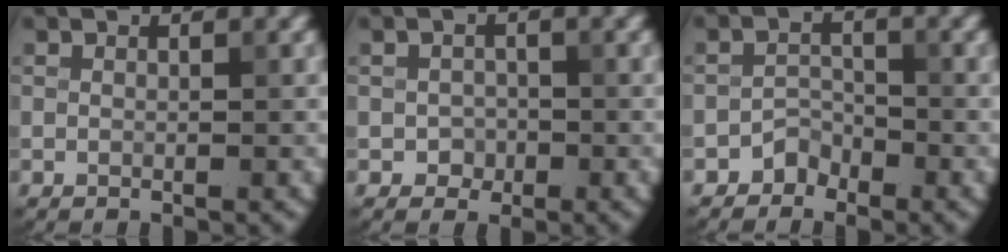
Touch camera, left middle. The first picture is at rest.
{"total": 1.4, "force": [-0.4, 1.3, 0.4], "torque": [-0.001, -0.001, -0.009]}
{"total": 1.6, "force": [-1.3, 0.9, 0.1], "torque": [0.004, 0.011, -0.024]}